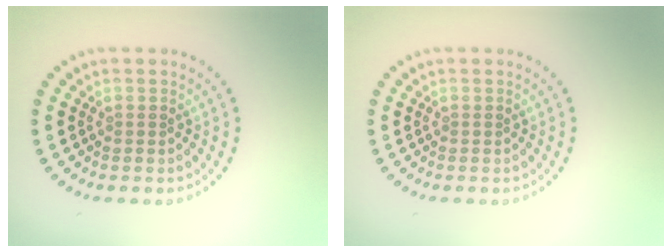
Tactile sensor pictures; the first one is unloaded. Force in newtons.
{"total": 0.0}